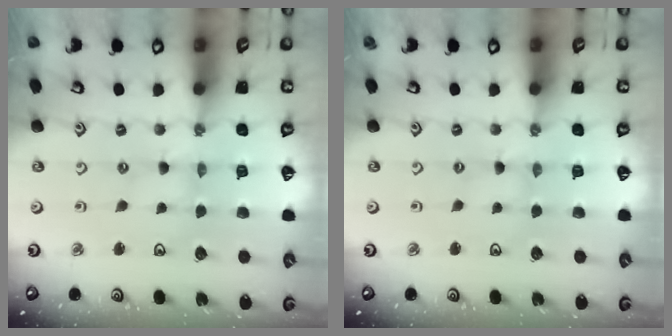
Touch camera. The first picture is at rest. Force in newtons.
{"total": 0.0}